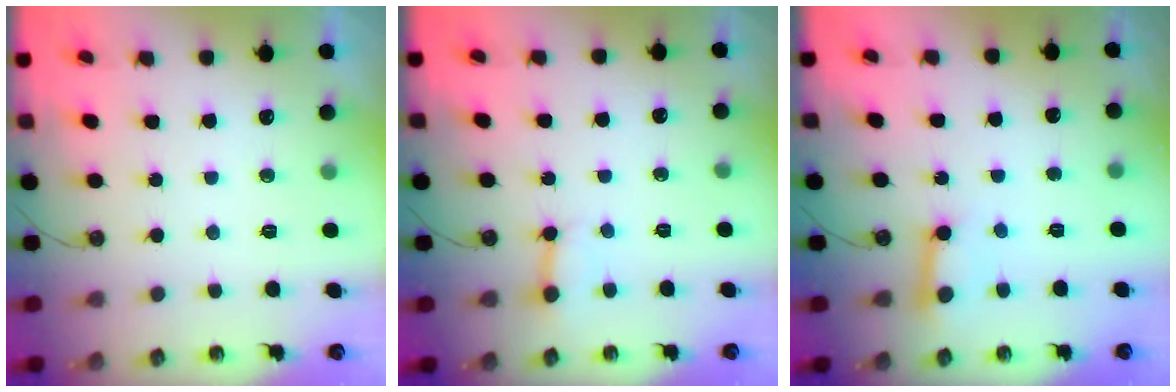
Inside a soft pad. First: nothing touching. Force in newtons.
{"total": 3.3, "press": 3.3, "slide": 0.4}
{"total": 7.4, "press": 7.3, "slide": 0.7}